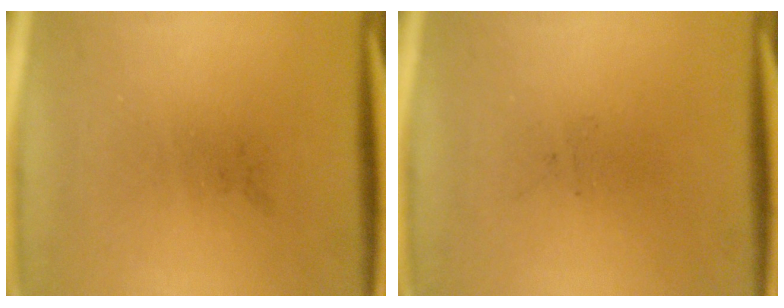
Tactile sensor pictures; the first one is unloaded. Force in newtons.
{"total": 0.0}